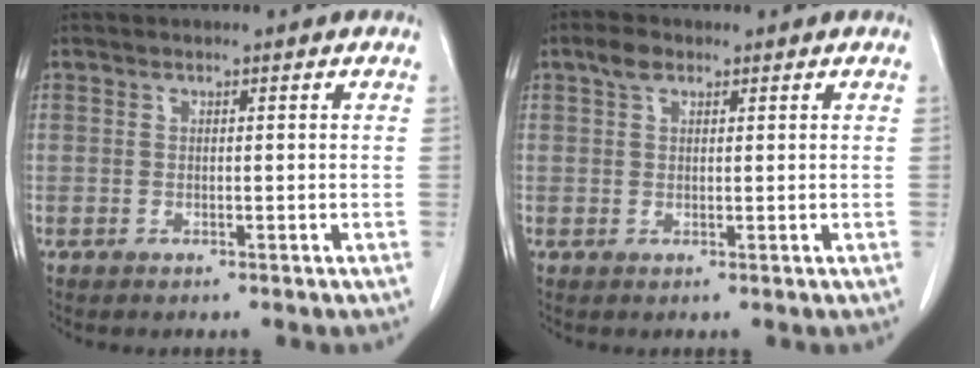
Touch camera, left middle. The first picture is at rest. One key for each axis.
{"total": 2.2, "fx": 1.3, "fy": 1.2, "fz": 1.3, "tx": -0.028, "ty": 0.010, "tz": 0.025}